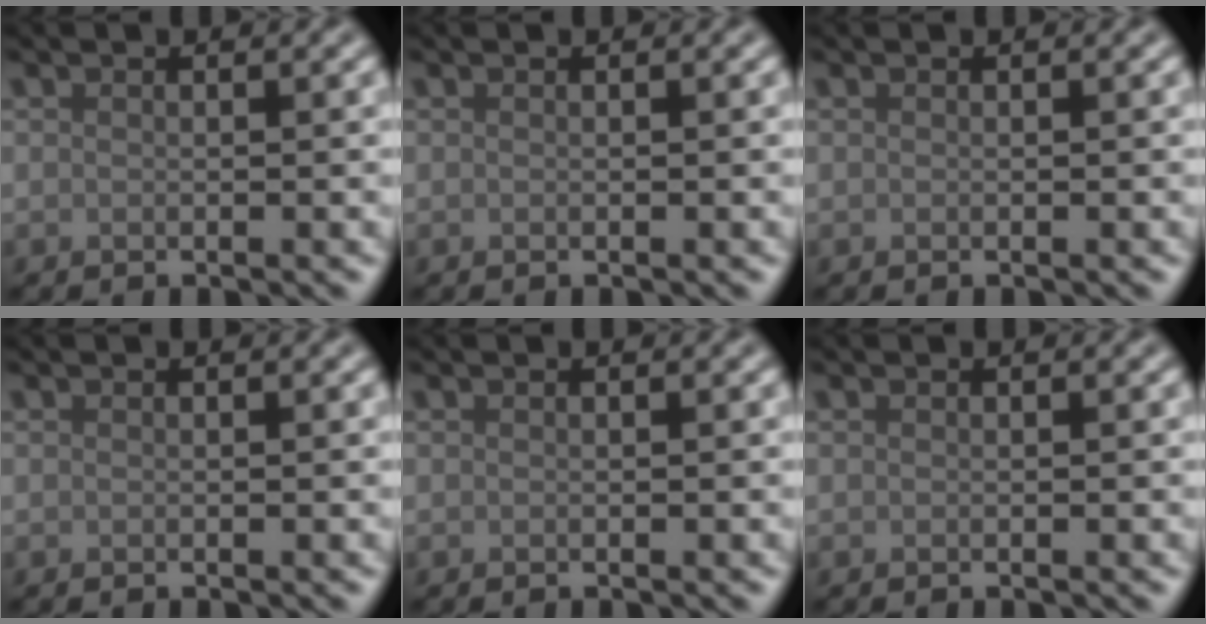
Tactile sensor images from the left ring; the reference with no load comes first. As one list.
[{"total": 0.0}, {"total": 0.0}, {"total": 0.0}, {"total": 0.0}, {"total": 0.0}]